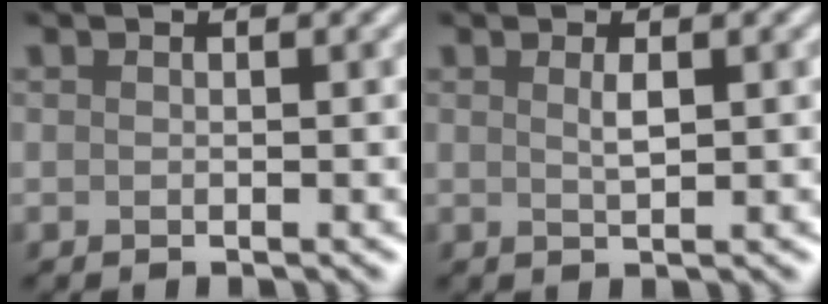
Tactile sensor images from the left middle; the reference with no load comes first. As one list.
[{"total": 1.2, "force": [0.5, 0.2, 1.1], "torque": [-0.022, 0.001, 0.009]}]